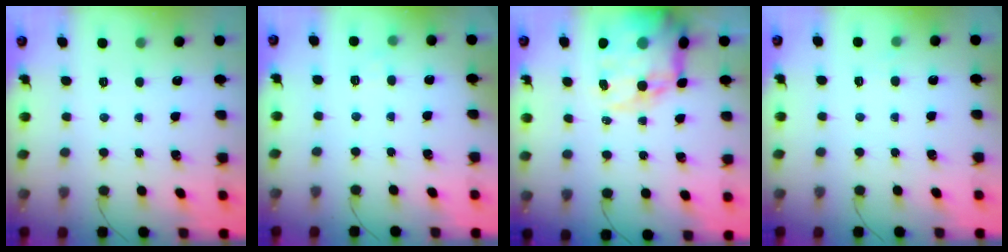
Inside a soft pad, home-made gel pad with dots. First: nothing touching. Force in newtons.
{"total": 5.0, "press": 4.9, "slide": 1.2}
{"total": 21.1, "press": 20.5, "slide": 5.0}
{"total": 4.1, "press": 3.9, "slide": 1.2}